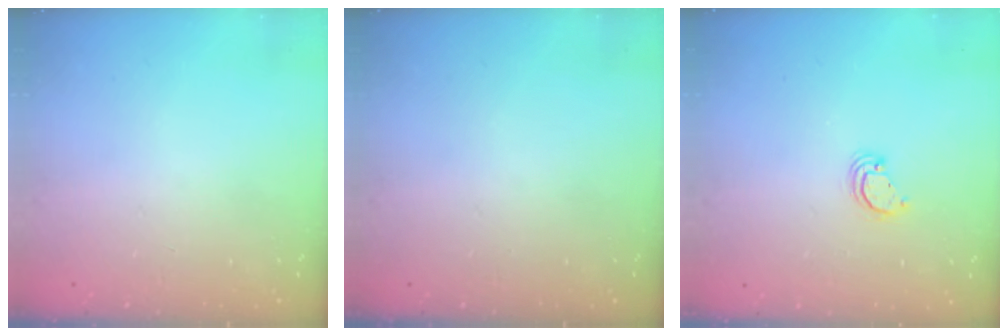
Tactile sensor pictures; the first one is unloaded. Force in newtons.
{"total": 0.0}
{"total": 2.9, "press": 2.9, "slide": 0.1}